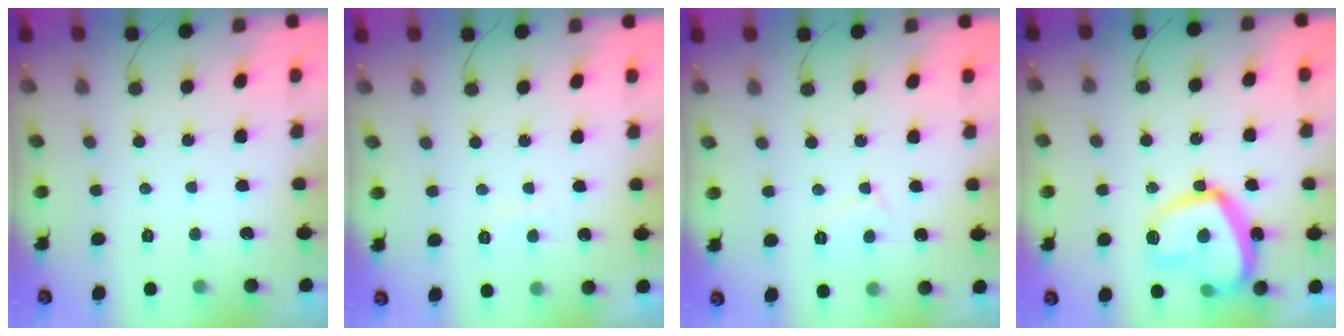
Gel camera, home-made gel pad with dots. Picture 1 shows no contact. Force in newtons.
{"total": 1.3, "press": 1.2, "slide": 0.6}
{"total": 4.6, "press": 4.6, "slide": 0.6}
{"total": 18.3, "press": 18.3, "slide": 1.6}